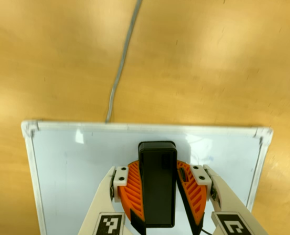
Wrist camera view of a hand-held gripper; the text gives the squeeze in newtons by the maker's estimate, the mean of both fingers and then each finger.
{"total": 11.4, "left": 13.1, "right": 9.8}